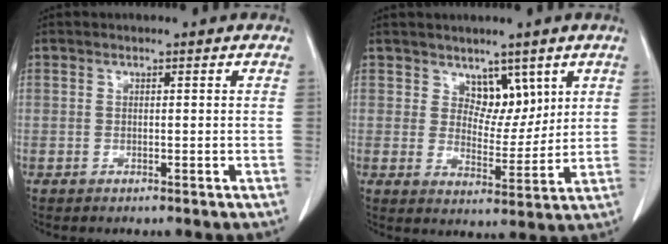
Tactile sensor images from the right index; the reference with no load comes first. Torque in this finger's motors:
{"motor_torque": [0.12, 0.09, 0.01, 0.01]}